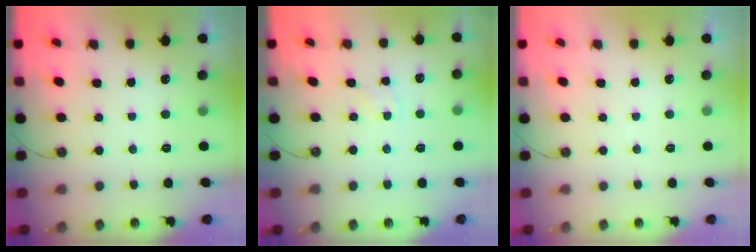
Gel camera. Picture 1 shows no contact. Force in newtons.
{"total": 3.0, "press": 2.9, "slide": 0.4}
{"total": 0.0}